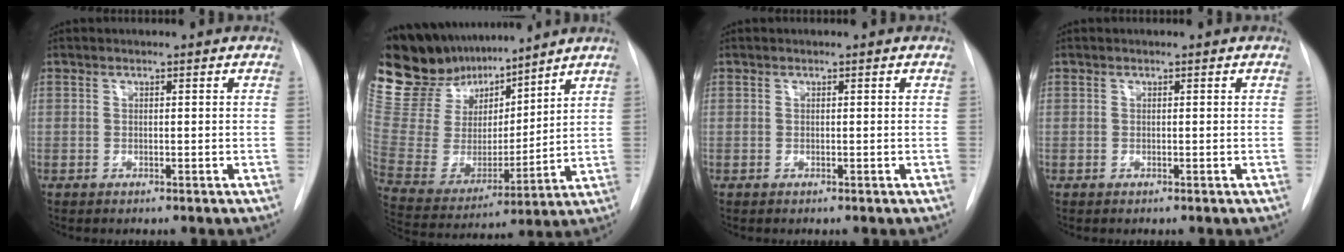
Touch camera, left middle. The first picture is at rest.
{"total": 17.0, "force": [15.2, 5.5, 5.1], "torque": [-0.102, 0.008, 0.291]}
{"total": 0.0}
{"total": 0.0}